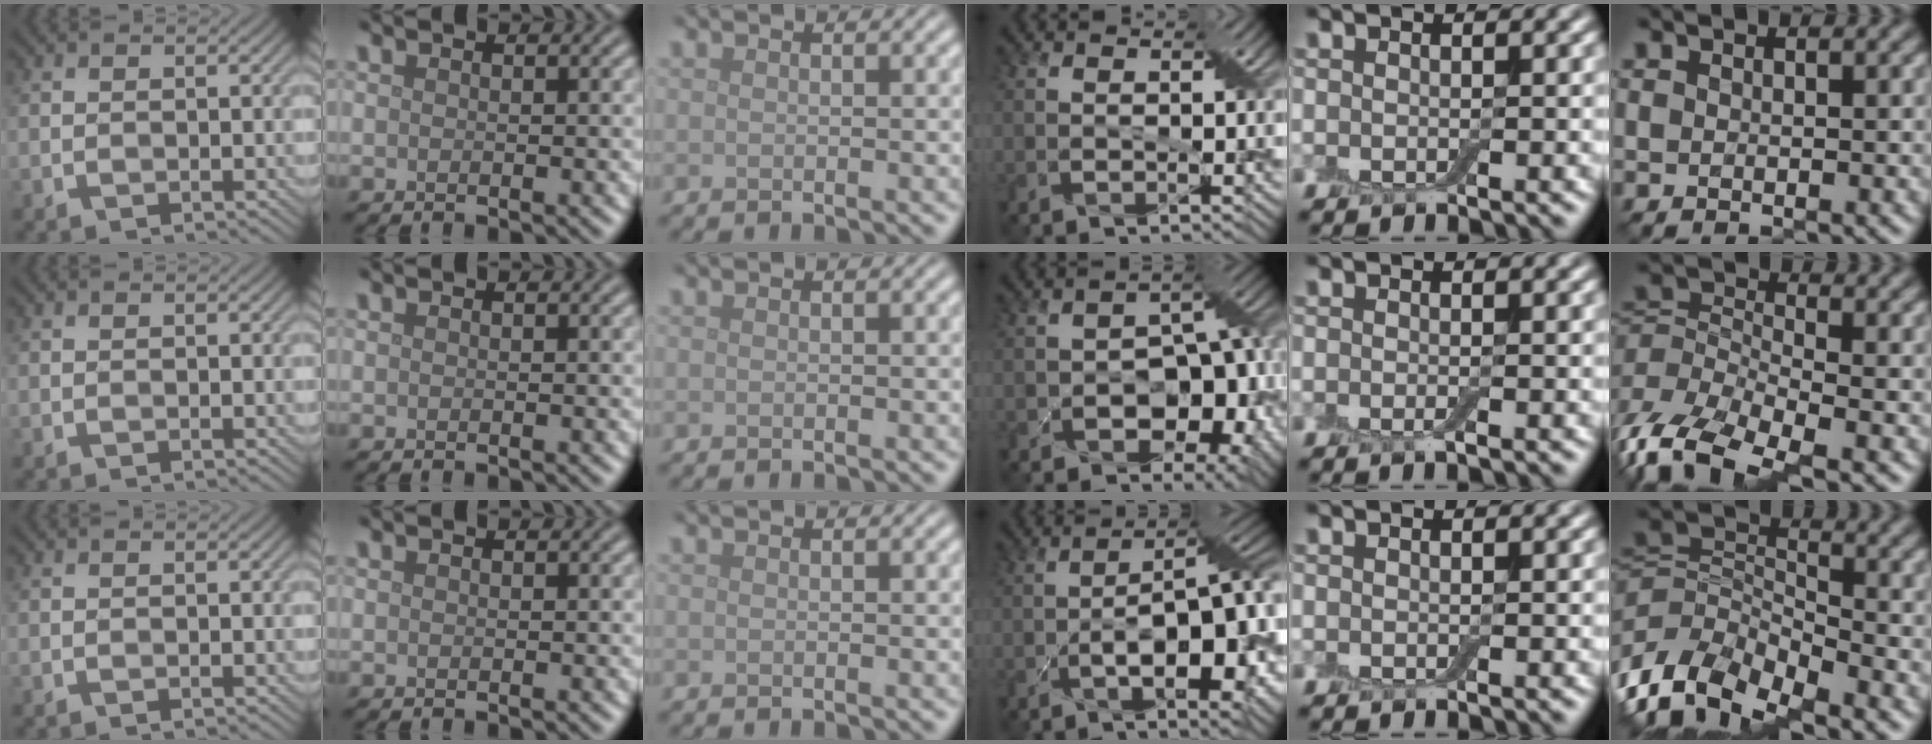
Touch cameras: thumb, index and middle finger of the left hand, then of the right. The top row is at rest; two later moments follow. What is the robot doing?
{"motion": "pour", "object": "bowl"}